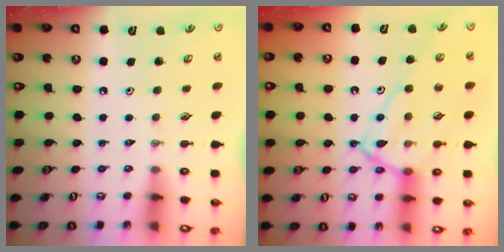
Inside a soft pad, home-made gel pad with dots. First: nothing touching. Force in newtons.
{"total": 13.4, "press": 13.4, "slide": 1.0}